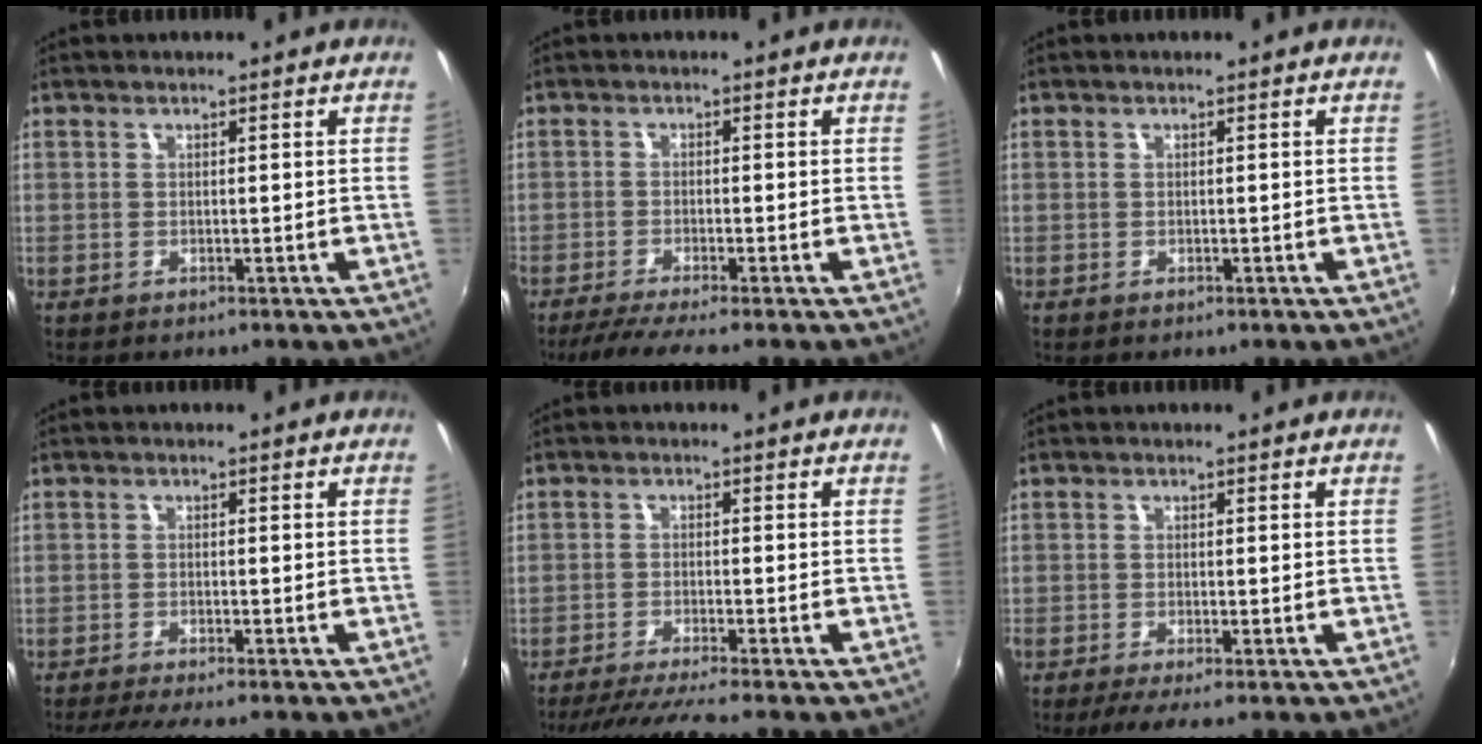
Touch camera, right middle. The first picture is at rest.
{"total": 5.3, "force": [-4.5, -0.7, 2.8], "torque": [-0.072, -0.022, -0.080]}
{"total": 0.0}
{"total": 5.9, "force": [-5.1, -0.4, 2.9], "torque": [-0.067, -0.018, -0.084]}
{"total": 7.8, "force": [-6.8, -1.2, 3.6], "torque": [-0.084, -0.023, -0.112]}
{"total": 3.0, "force": [-2.2, -0.3, 2.0], "torque": [-0.048, -0.015, -0.042]}